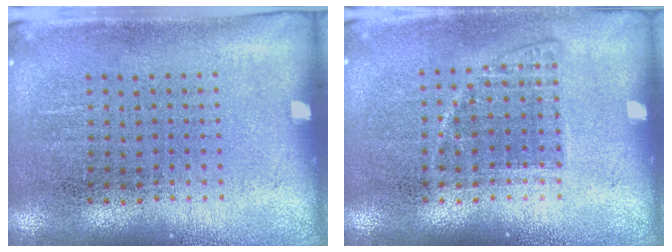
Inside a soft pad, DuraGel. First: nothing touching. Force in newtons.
{"total": 1.0, "press": 0.9, "slide": 0.4}